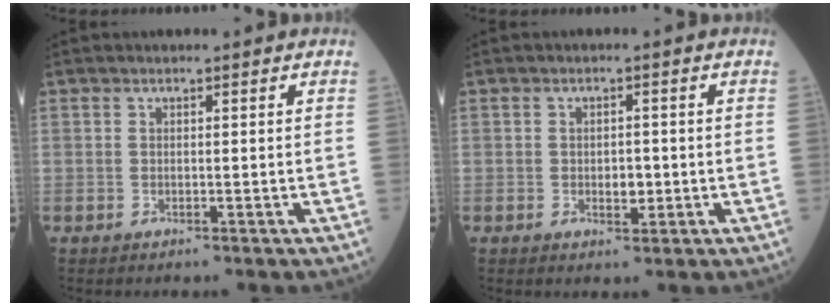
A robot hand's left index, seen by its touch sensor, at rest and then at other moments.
{"total": 2.1, "force": [-0.5, 1.2, 1.6], "torque": [-0.021, -0.002, -0.007]}